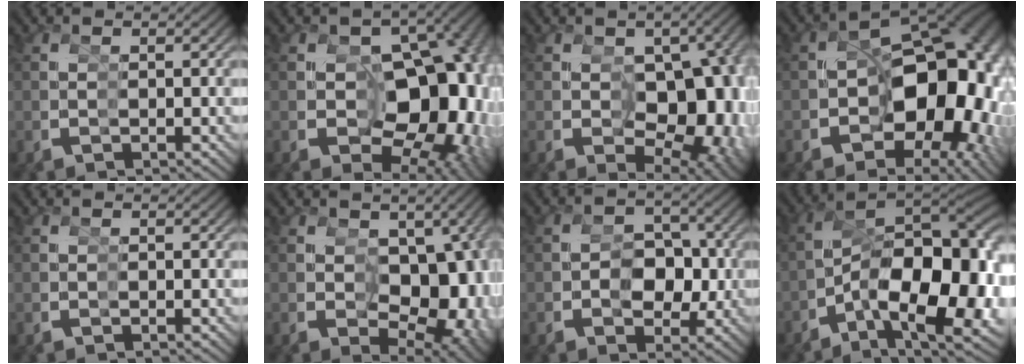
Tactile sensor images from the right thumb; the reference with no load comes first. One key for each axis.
{"total": 16.0, "fx": -1.1, "fy": 11.3, "fz": 11.4, "tx": -0.154, "ty": -0.055, "tz": 0.004}
{"total": 12.3, "fx": -1.6, "fy": 8.2, "fz": 9.0, "tx": -0.133, "ty": -0.047, "tz": -0.003}
{"total": 19.2, "fx": -1.9, "fy": 13.3, "fz": 13.8, "tx": -0.189, "ty": -0.047, "tz": -0.015}
{"total": 0.0}
{"total": 11.0, "fx": -0.8, "fy": 7.6, "fz": 7.9, "tx": -0.109, "ty": -0.042, "tz": 0.008}
{"total": 6.4, "fx": -0.8, "fy": 5.1, "fz": 3.8, "tx": -0.056, "ty": -0.025, "tz": -0.005}
{"total": 19.5, "fx": -3.0, "fy": 12.0, "fz": 15.0, "tx": -0.229, "ty": -0.058, "tz": -0.035}